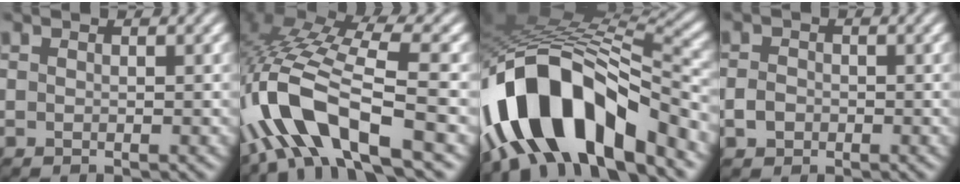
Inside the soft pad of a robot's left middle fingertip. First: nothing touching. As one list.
[{"total": 10.7, "force": [-4.5, 3.1, 9.2], "torque": [-0.191, 0.018, -0.089]}, {"total": 14.5, "force": [-6.8, 5.9, 11.4], "torque": [-0.185, 0.016, -0.115]}, {"total": 1.4, "force": [-0.9, 1.0, 0.4], "torque": [-0.004, -0.002, -0.018]}]